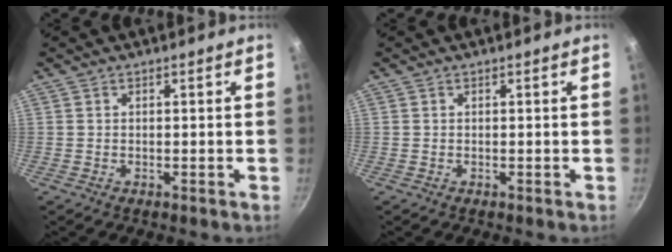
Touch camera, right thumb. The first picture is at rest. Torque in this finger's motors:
{"motor_torque": [0.00, 0.00, 0.00, 0.00, 0.00]}